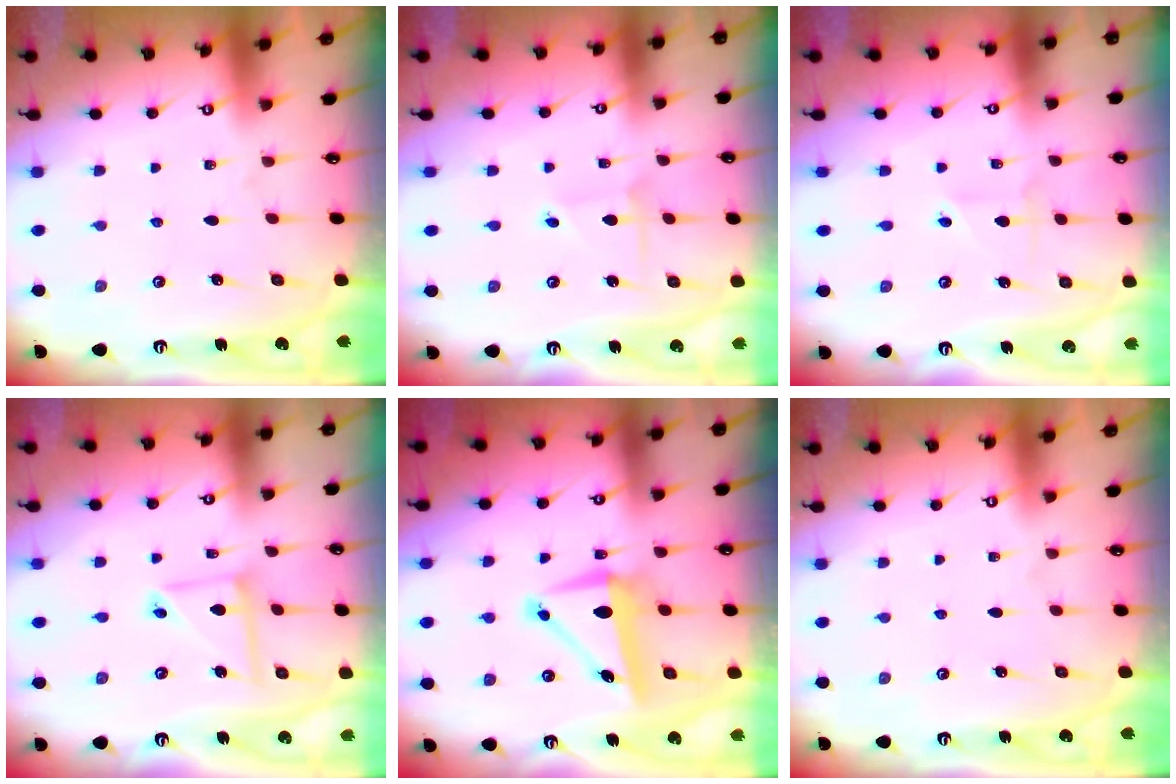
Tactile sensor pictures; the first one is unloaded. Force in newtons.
{"total": 2.9, "press": 2.9, "slide": 0.1}
{"total": 2.0, "press": 2.0, "slide": 0.2}
{"total": 8.2, "press": 8.2, "slide": 0.6}
{"total": 9.7, "press": 9.4, "slide": 2.3}
{"total": 0.0}